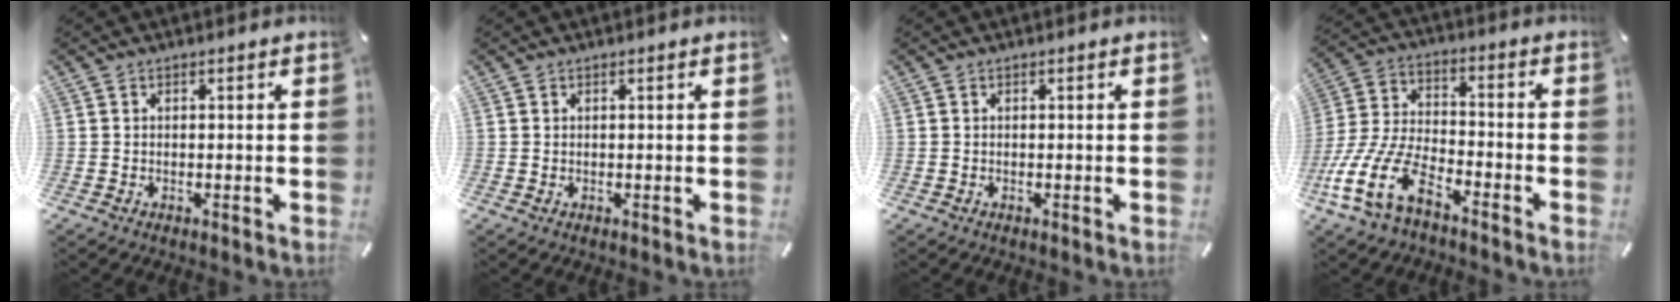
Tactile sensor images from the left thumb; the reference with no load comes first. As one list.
[{"total": 0.0}, {"total": 0.0}, {"total": 14.6, "force": [-9.4, 6.2, 9.4], "torque": [-0.207, 0.031, -0.176]}]